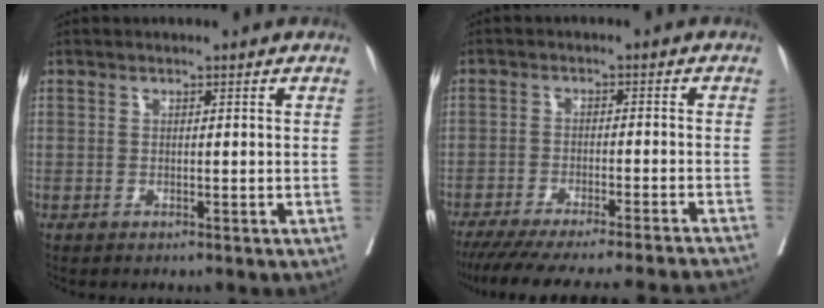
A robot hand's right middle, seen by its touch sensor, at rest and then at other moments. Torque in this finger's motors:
{"motor_torque": [1.07, -1.06, 0.19, 0.06]}